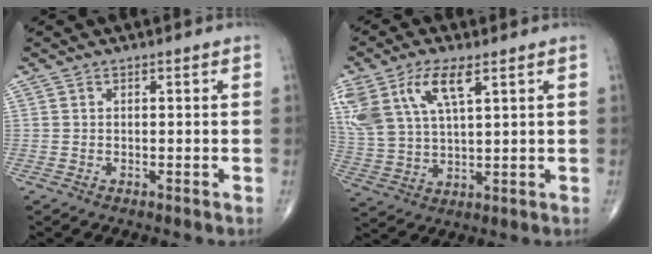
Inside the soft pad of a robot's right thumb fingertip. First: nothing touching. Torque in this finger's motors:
{"motor_torque": [0.06, 0.25, 1.20, 0.86, 0.20]}